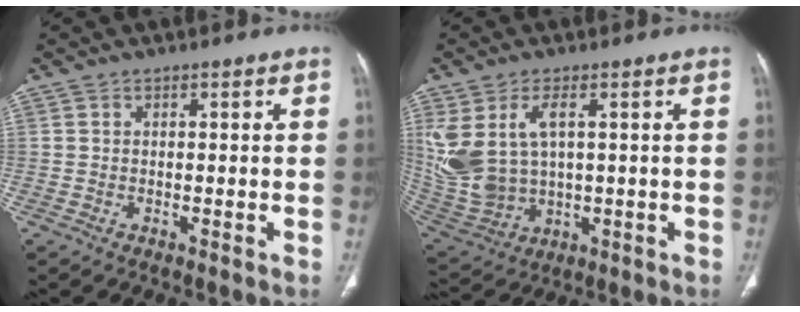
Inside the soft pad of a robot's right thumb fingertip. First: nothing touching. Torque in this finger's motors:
{"motor_torque": [0.06, 0.53, 0.95, 1.12, 0.17]}